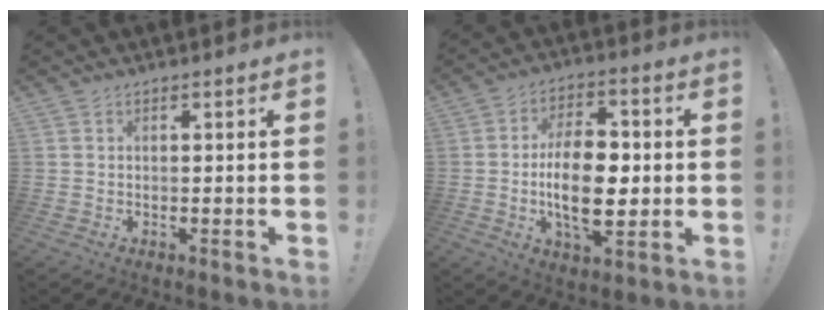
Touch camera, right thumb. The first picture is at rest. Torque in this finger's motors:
{"motor_torque": [1.65, 2.50, 1.15, -0.84, 0.07]}